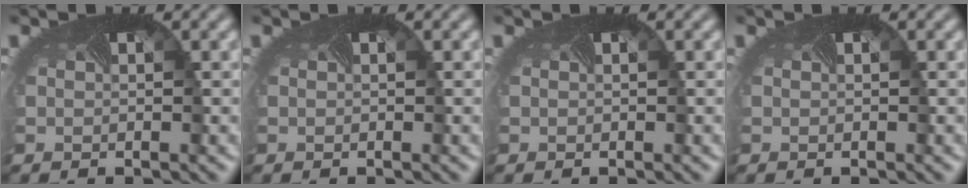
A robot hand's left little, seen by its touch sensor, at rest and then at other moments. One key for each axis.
{"total": 0.0}
{"total": 0.0}
{"total": 0.0}